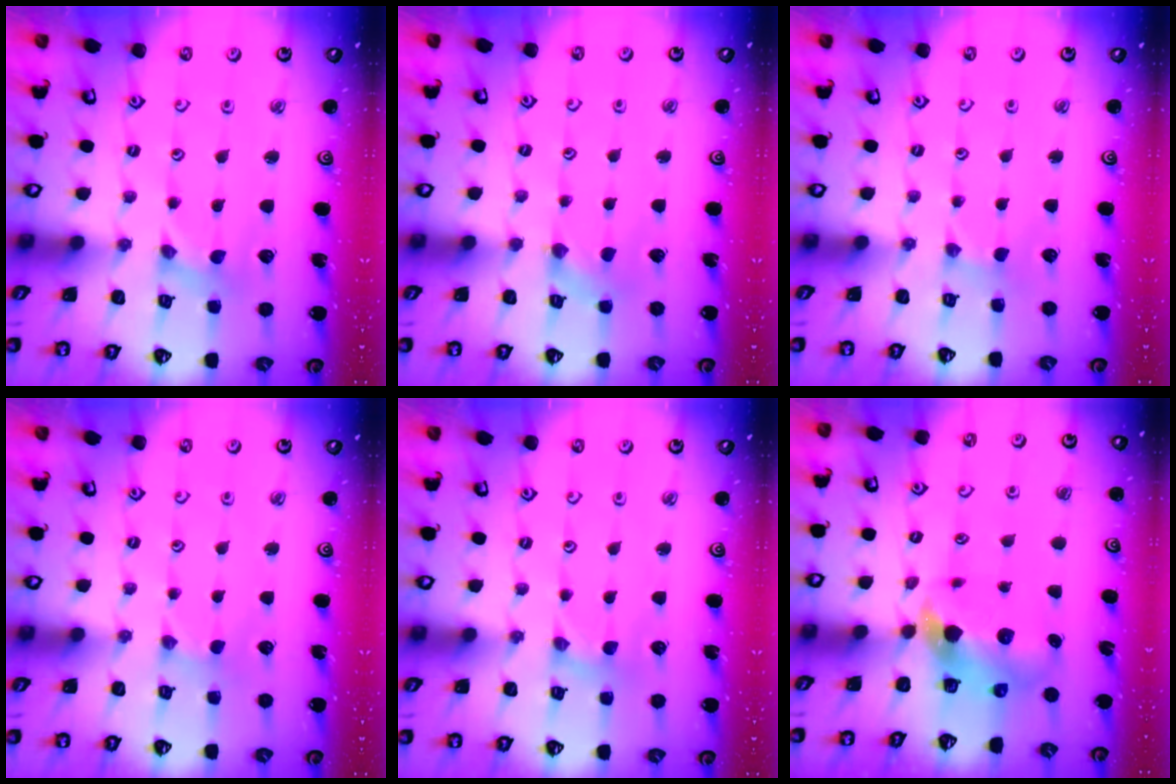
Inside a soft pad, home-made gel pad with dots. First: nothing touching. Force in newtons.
{"total": 0.6, "press": 0.6, "slide": 0.2}
{"total": 0.0}
{"total": 0.0}
{"total": 0.6, "press": 0.6, "slide": 0.2}
{"total": 7.4, "press": 7.3, "slide": 1.3}